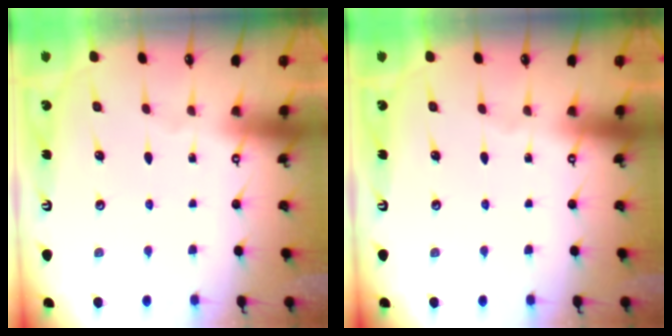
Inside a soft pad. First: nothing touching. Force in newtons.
{"total": 0.0}